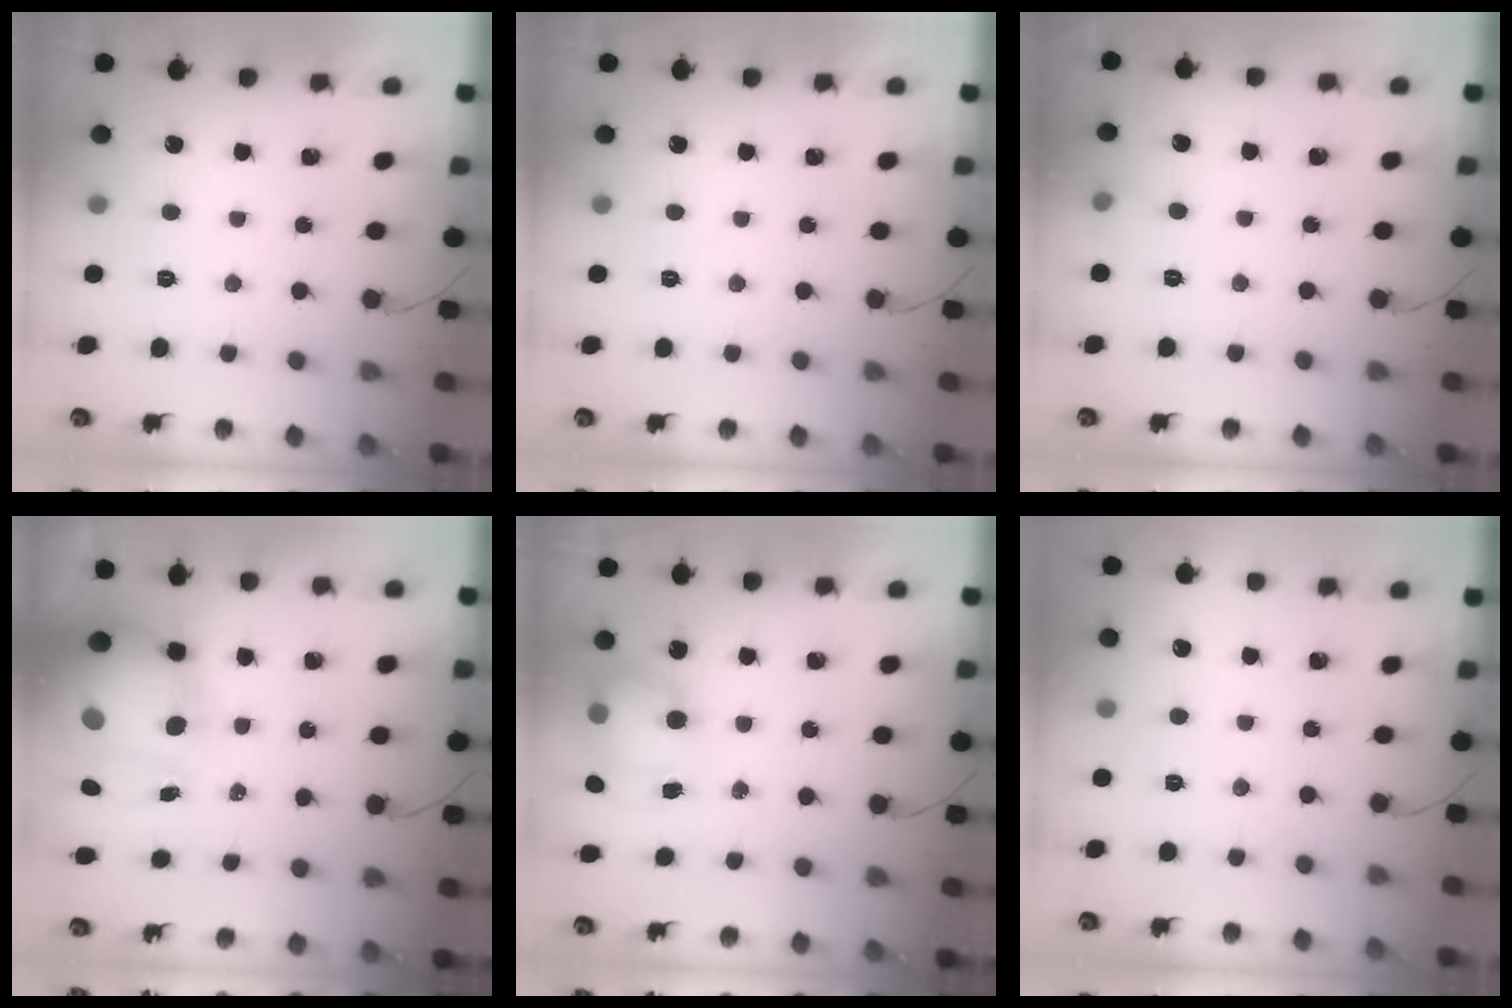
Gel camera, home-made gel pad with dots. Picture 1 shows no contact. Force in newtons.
{"total": 0.0}
{"total": 4.3, "press": 4.0, "slide": 1.4}
{"total": 16.2, "press": 15.7, "slide": 3.8}
{"total": 7.9, "press": 7.8, "slide": 1.1}
{"total": 0.0}